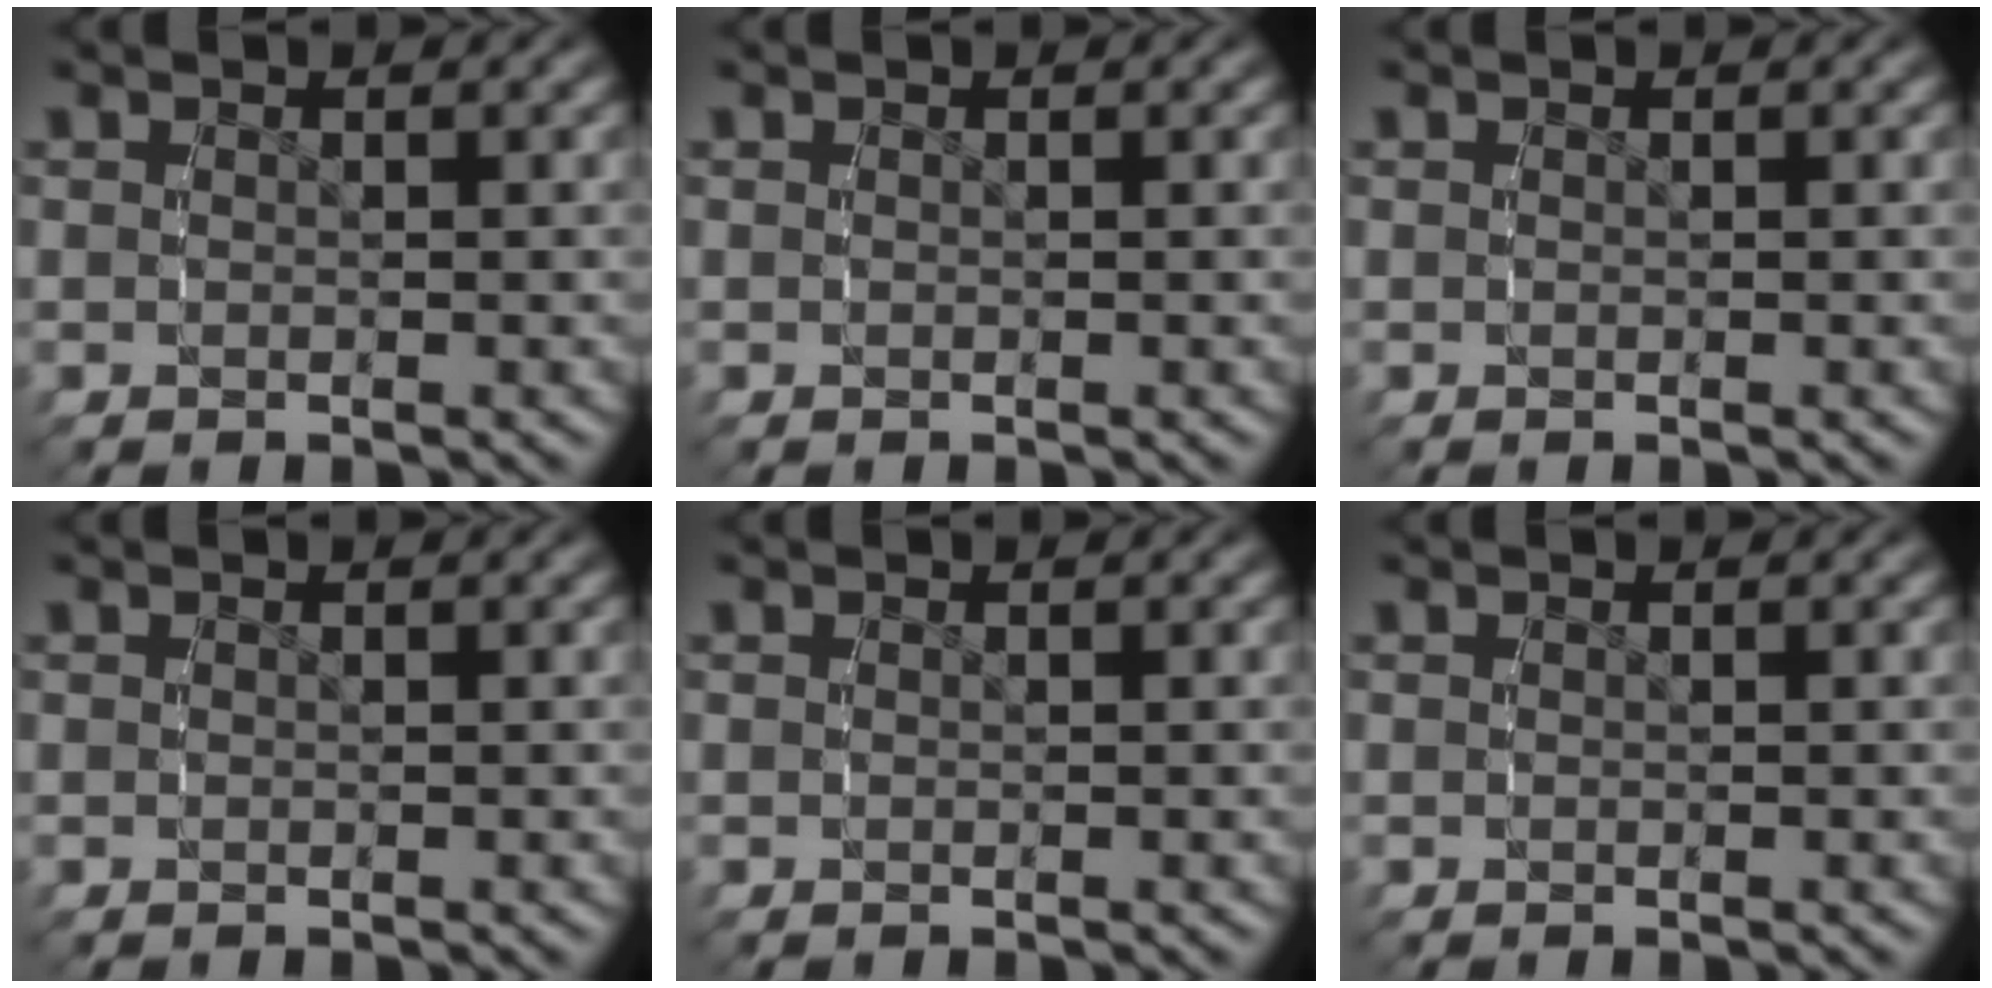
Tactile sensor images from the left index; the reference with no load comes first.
{"total": 0.0}
{"total": 0.0}
{"total": 0.0}
{"total": 0.0}
{"total": 0.0}